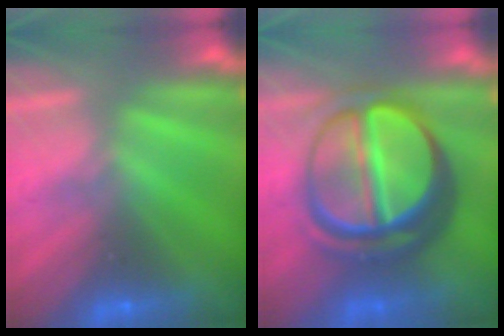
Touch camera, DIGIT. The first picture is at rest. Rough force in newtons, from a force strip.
{"total": 7.8}